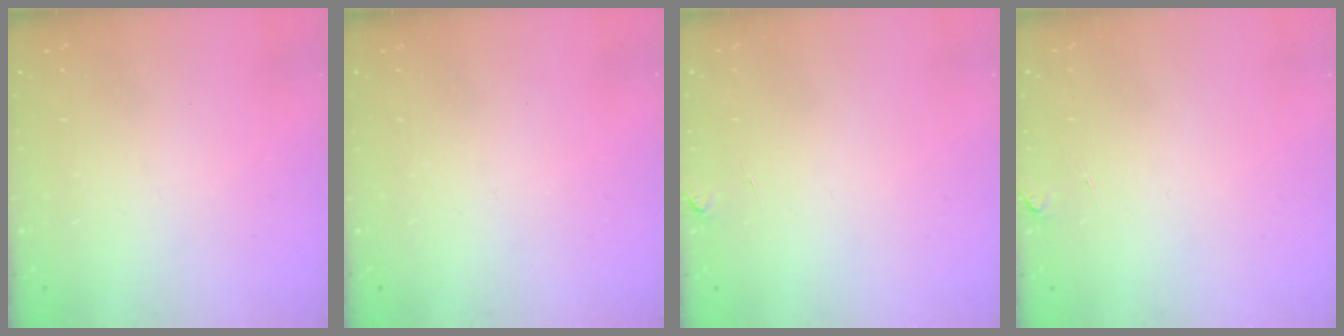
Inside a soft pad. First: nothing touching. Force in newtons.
{"total": 0.0}
{"total": 1.3, "press": 1.2, "slide": 0.5}
{"total": 1.3, "press": 1.2, "slide": 0.5}